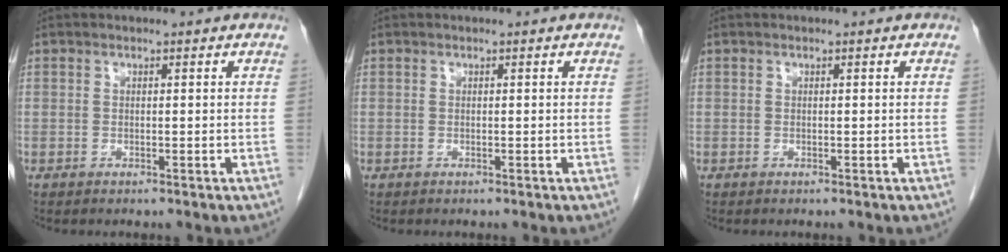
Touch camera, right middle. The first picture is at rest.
{"total": 0.0}
{"total": 0.0}